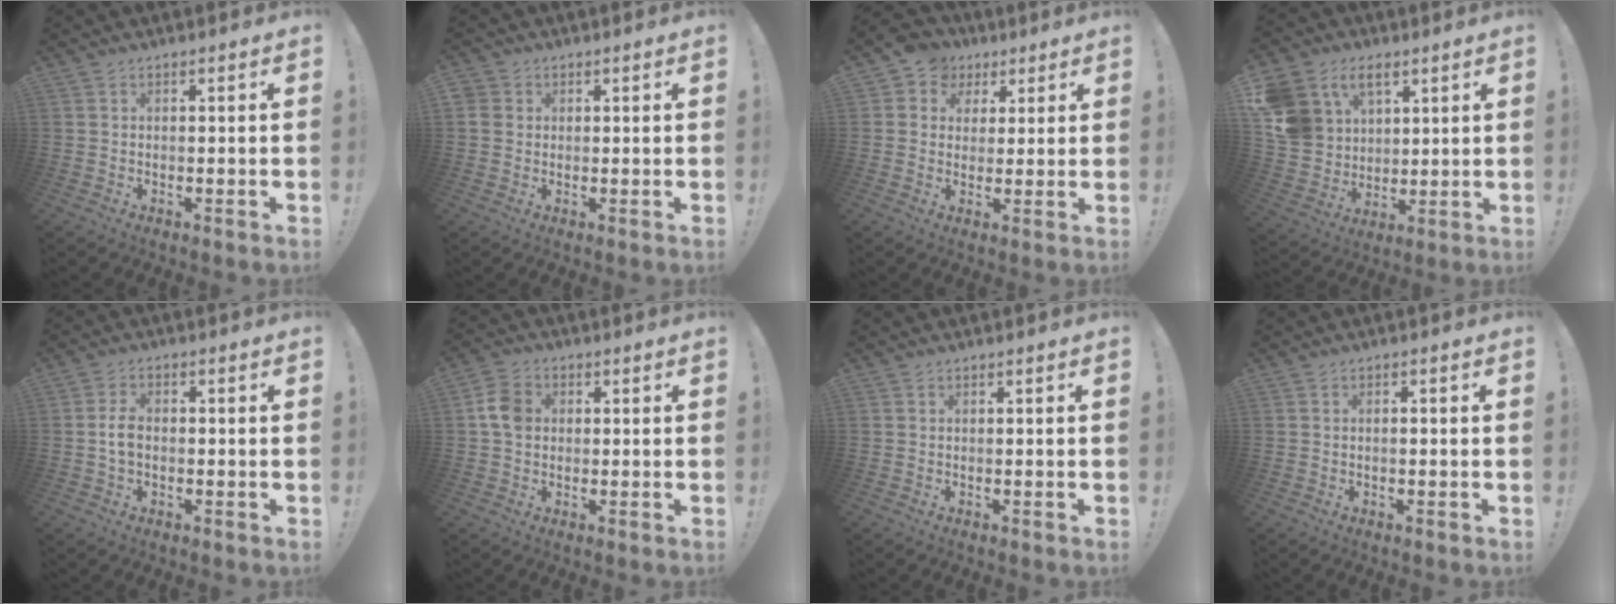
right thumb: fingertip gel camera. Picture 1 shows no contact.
{"total": 3.3, "force": [0.9, 3.1, 0.9], "torque": [-0.020, 0.005, 0.019]}
{"total": 7.0, "force": [2.4, 6.4, 1.8], "torque": [-0.020, -0.008, 0.050]}
{"total": 14.3, "force": [7.4, 10.7, 5.9], "torque": [-0.120, -0.040, 0.149]}
{"total": 4.4, "force": [-0.6, 2.5, 3.5], "torque": [-0.059, 0.006, -0.011]}
{"total": 7.4, "force": [0.7, 5.9, 4.4], "torque": [-0.069, 0.012, 0.016]}
{"total": 0.0}
{"total": 1.0, "force": [-0.6, 0.2, 0.8], "torque": [-0.018, 0.003, -0.010]}